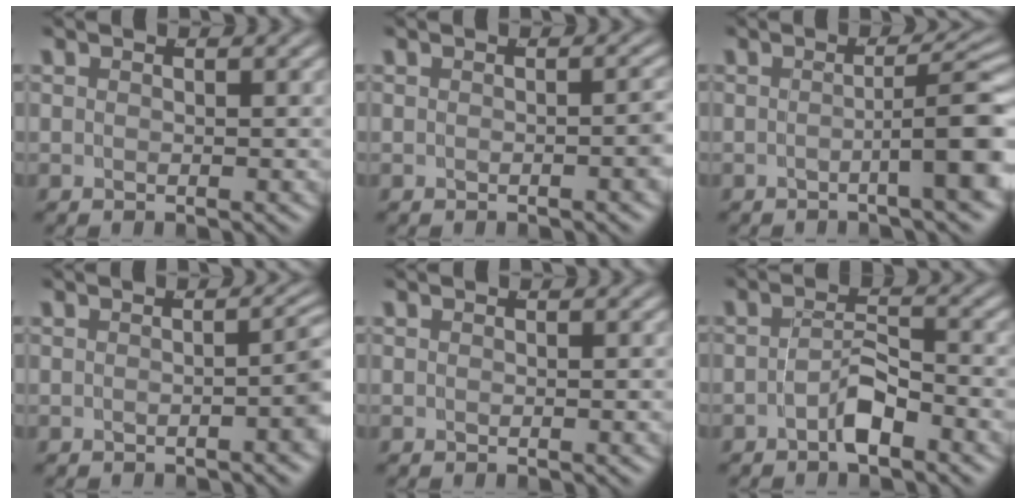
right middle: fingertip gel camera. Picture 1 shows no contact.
{"total": 1.1, "force": [-0.5, -0.1, 0.9], "torque": [-0.011, 0.006, -0.009]}
{"total": 5.4, "force": [-1.6, 0.8, 5.1], "torque": [-0.054, 0.007, -0.026]}
{"total": 2.4, "force": [-0.7, 0.5, 2.3], "torque": [-0.020, 0.007, -0.012]}
{"total": 0.0}
{"total": 2.9, "force": [-2.1, 0.9, 1.9], "torque": [-0.027, -0.006, -0.034]}